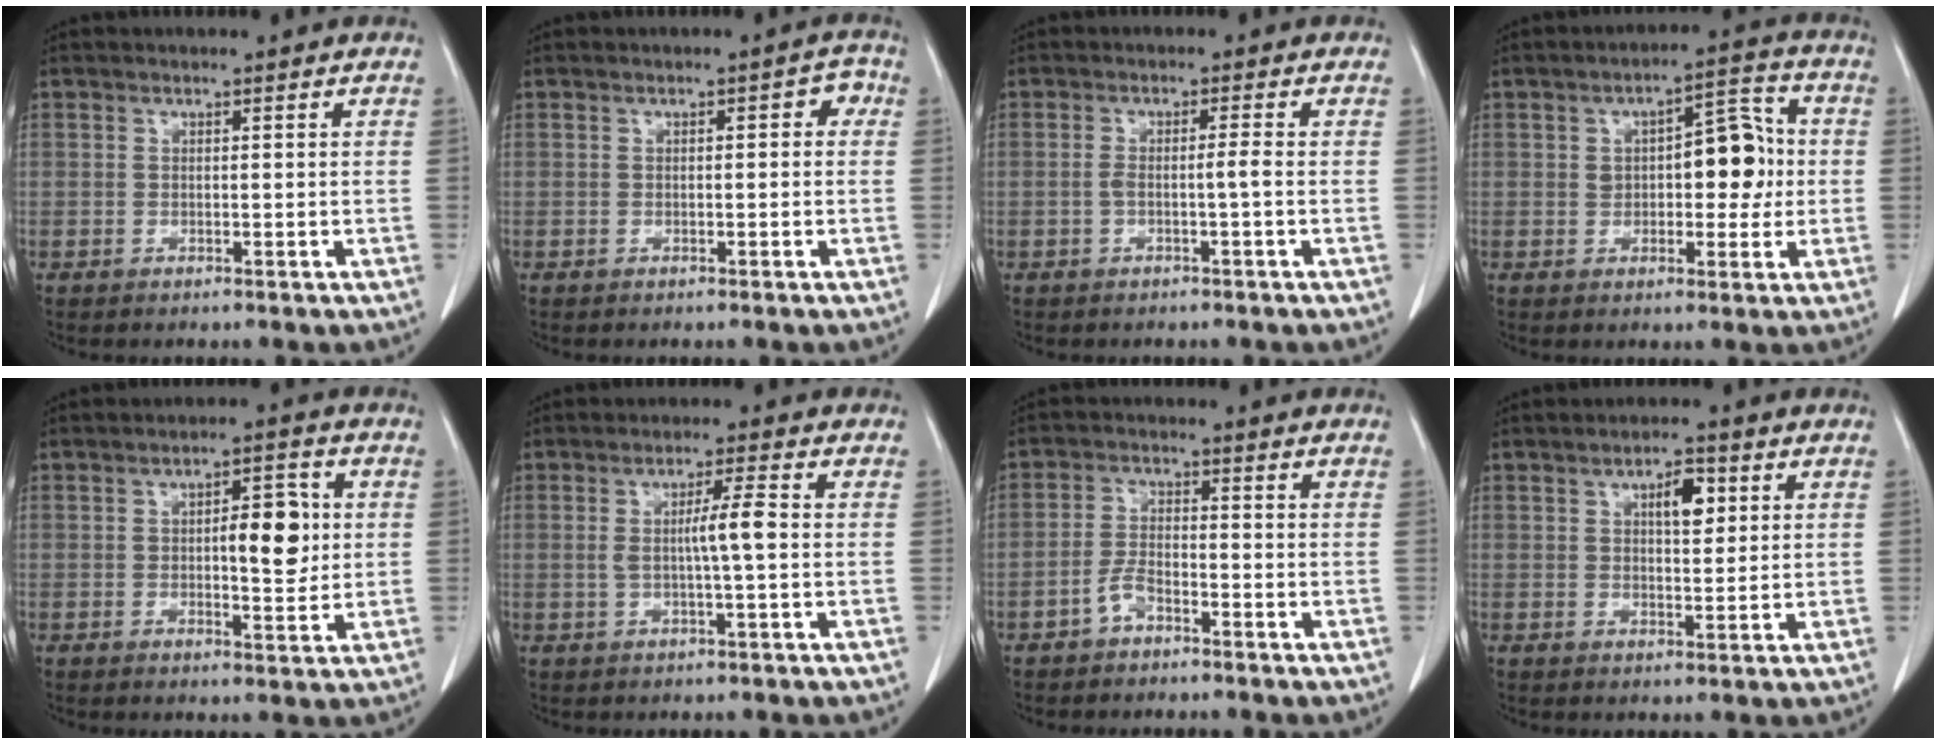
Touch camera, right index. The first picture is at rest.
{"total": 2.2, "force": [0.2, 1.0, 1.9], "torque": [-0.017, 0.013, -0.002]}
{"total": 2.1, "force": [-0.6, -0.2, 2.0], "torque": [-0.037, 0.004, -0.009]}
{"total": 8.7, "force": [0.6, 3.9, 7.8], "torque": [-0.103, 0.029, 0.012]}
{"total": 7.1, "force": [0.7, 2.5, 6.6], "torque": [-0.093, 0.005, 0.012]}
{"total": 4.6, "force": [0.0, 0.0, 4.6], "torque": [-0.082, 0.002, 0.000]}
{"total": 3.2, "force": [-2.1, 1.6, 1.9], "torque": [-0.040, 0.009, -0.037]}
{"total": 4.6, "force": [1.7, 1.7, 3.9], "torque": [-0.063, 0.004, 0.027]}